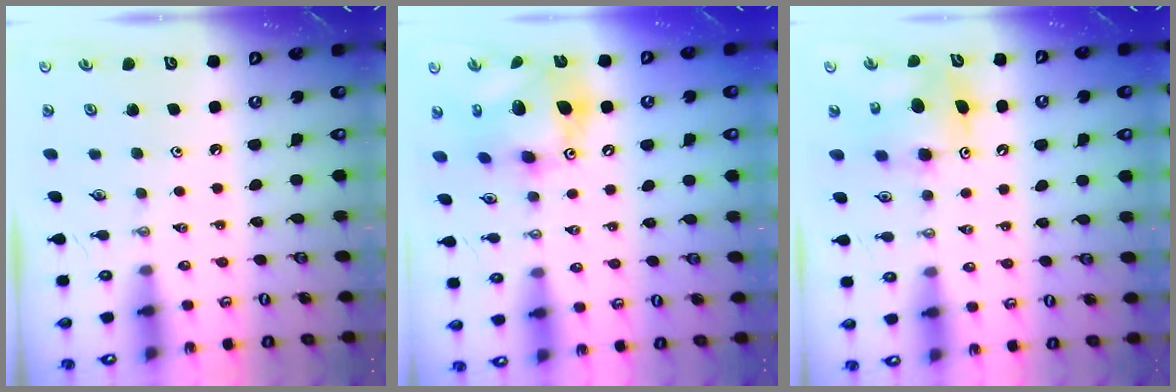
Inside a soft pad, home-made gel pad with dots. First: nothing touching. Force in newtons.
{"total": 15.1, "press": 15.0, "slide": 1.5}
{"total": 7.6, "press": 7.6, "slide": 0.5}